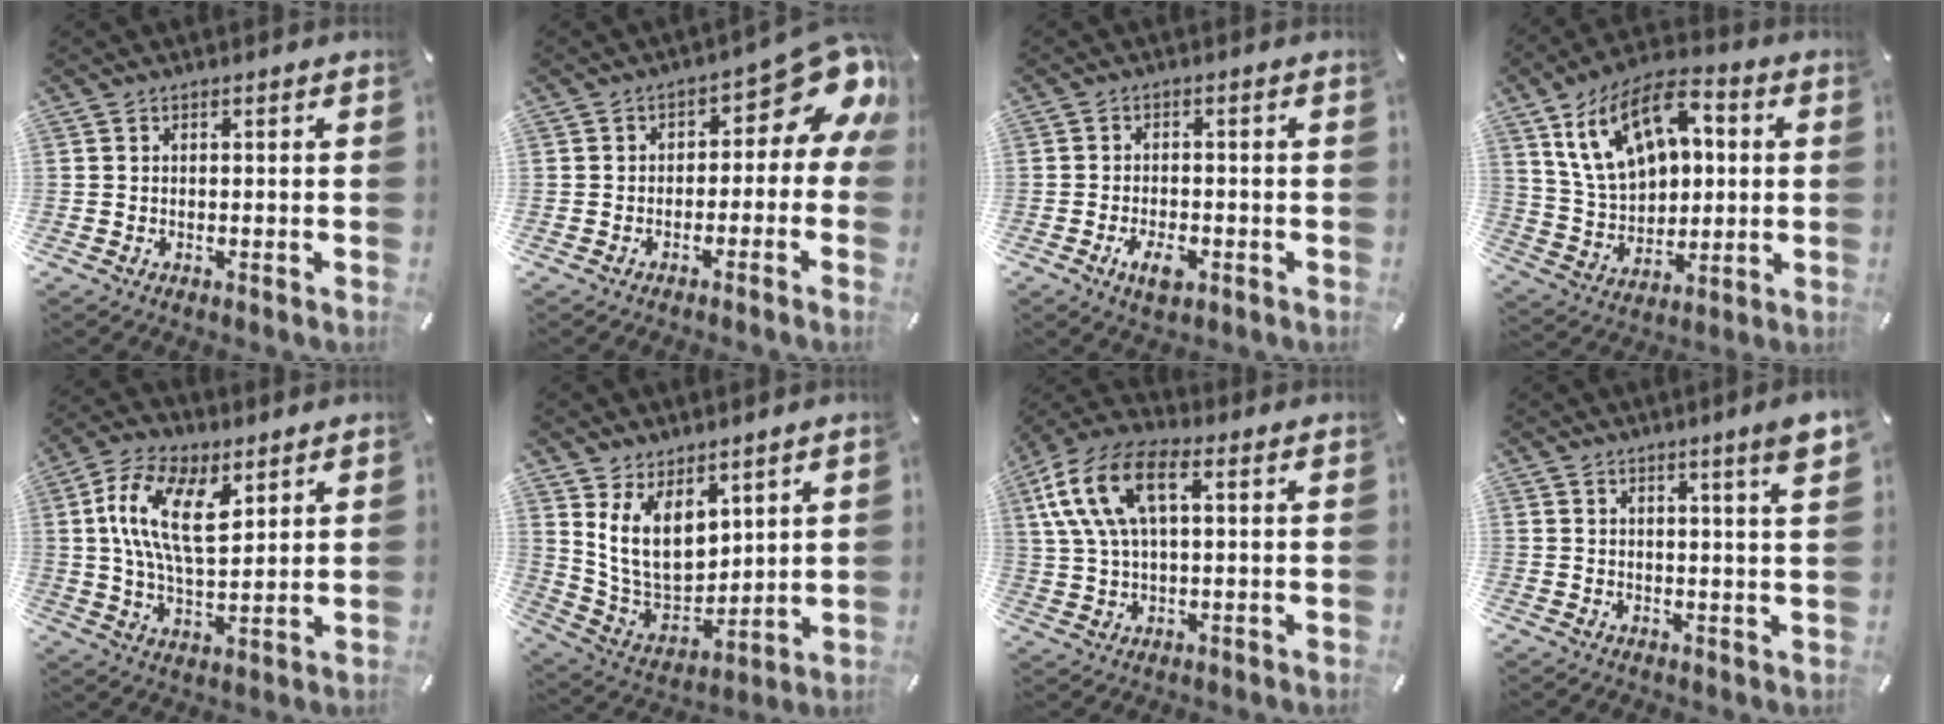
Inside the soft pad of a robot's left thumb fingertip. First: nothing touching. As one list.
[{"total": 9.9, "force": [3.9, 5.6, 7.2], "torque": [-0.084, -0.037, 0.065]}, {"total": 4.6, "force": [-2.1, 2.4, 3.3], "torque": [-0.072, 0.004, -0.040]}, {"total": 17.3, "force": [6.6, 11.8, 10.8], "torque": [-0.221, -0.016, 0.119]}, {"total": 14.7, "force": [5.6, 7.7, 11.2], "torque": [-0.233, -0.005, 0.099]}, {"total": 12.1, "force": [5.9, 8.4, 6.3], "torque": [-0.148, -0.048, 0.116]}, {"total": 13.8, "force": [4.9, 7.2, 10.7], "torque": [-0.245, 0.007, 0.087]}, {"total": 5.1, "force": [3.0, -0.2, 4.1], "torque": [-0.066, -0.015, 0.047]}]